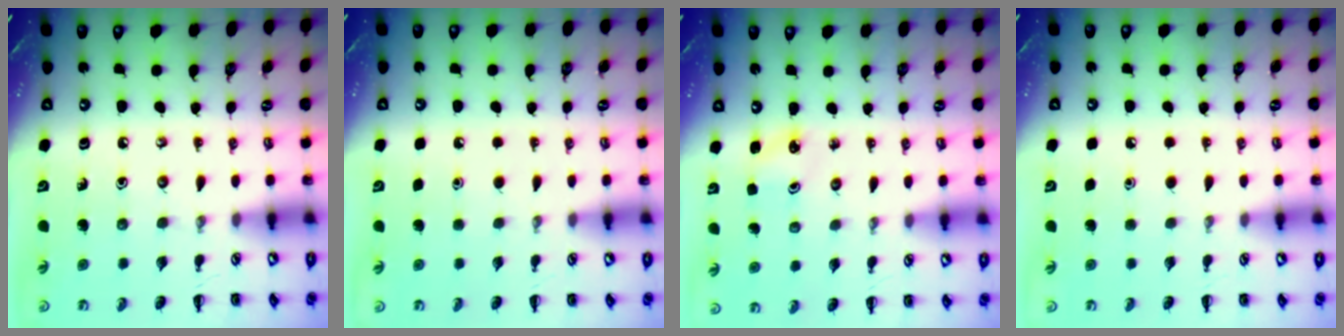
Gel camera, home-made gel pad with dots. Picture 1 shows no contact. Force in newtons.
{"total": 1.5, "press": 1.5, "slide": 0.1}
{"total": 2.3, "press": 2.2, "slide": 0.7}
{"total": 1.7, "press": 1.7, "slide": 0.1}